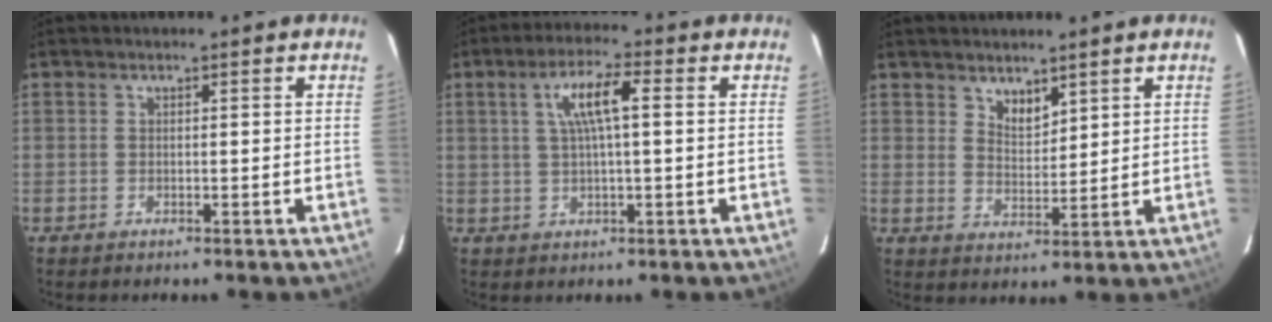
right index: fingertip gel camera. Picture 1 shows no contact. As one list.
[{"total": 6.9, "force": [1.5, 1.2, 6.6], "torque": [-0.125, 0.010, 0.030]}, {"total": 4.1, "force": [3.3, 1.9, 1.7], "torque": [-0.021, 0.001, 0.059]}]